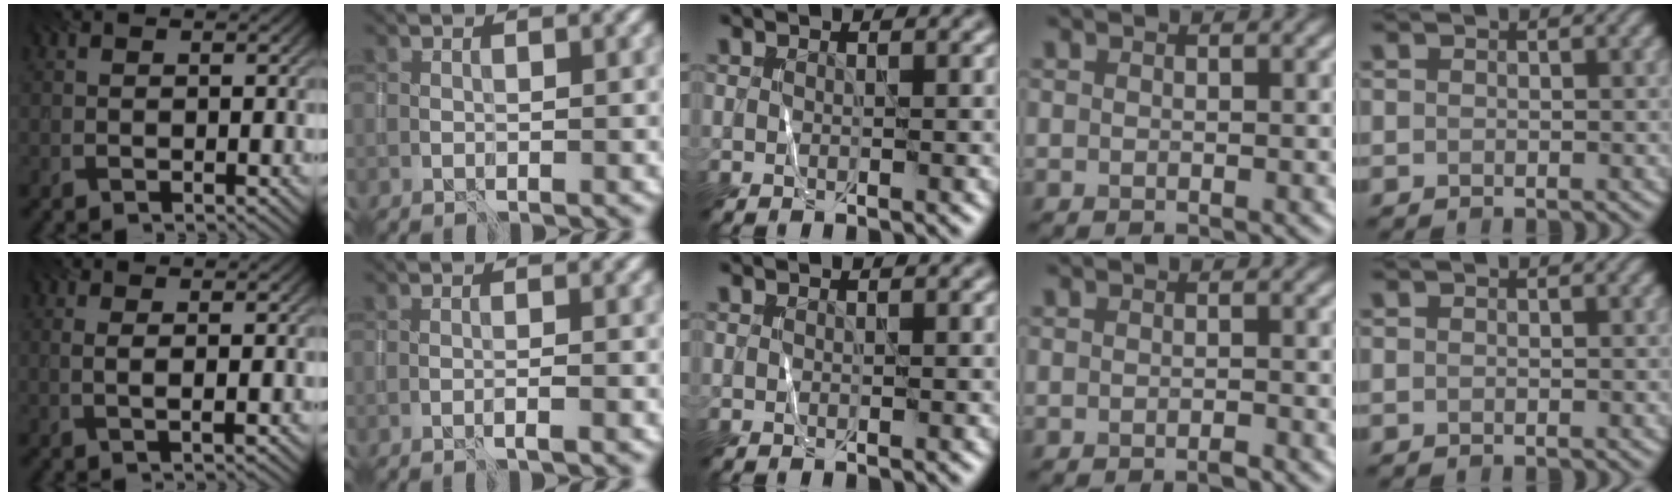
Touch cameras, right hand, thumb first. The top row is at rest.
{"thumb": {"total": 1.9, "force": [0.4, 0.3, 1.9], "torque": [-0.039, 0.002, 0.006]}, "index": {"total": 0.9, "force": [-0.5, 0.1, 0.7], "torque": [-0.007, 0.002, -0.013]}, "ring": {"total": 0.7, "force": [-0.6, 0.1, 0.5], "torque": [-0.007, 0.001, -0.010]}}